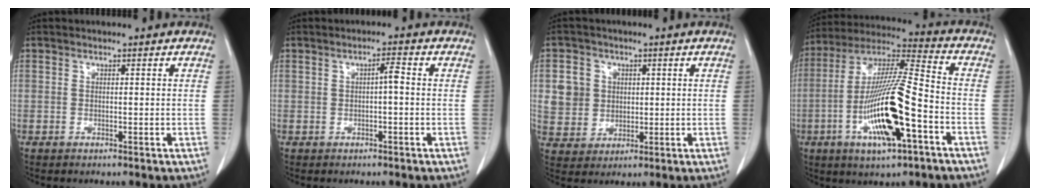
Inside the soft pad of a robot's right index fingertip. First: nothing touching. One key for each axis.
{"total": 1.8, "fx": -0.1, "fy": 0.3, "fz": 1.7, "tx": -0.027, "ty": 0.006, "tz": -0.003}
{"total": 6.4, "fx": 1.3, "fy": 6.1, "fz": 1.4, "tx": -0.031, "ty": 0.016, "tz": 0.032}
{"total": 17.9, "fx": -5.9, "fy": 2.4, "fz": 16.7, "tx": -0.333, "ty": -0.008, "tz": -0.103}